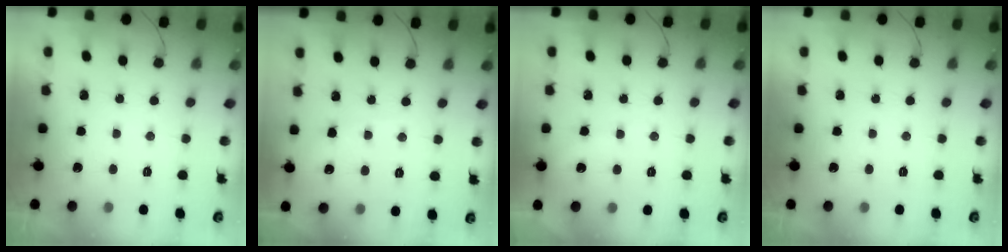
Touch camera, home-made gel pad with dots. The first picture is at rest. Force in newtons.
{"total": 2.9, "press": 2.9, "slide": 0.4}
{"total": 2.4, "press": 2.4, "slide": 0.4}
{"total": 0.0}